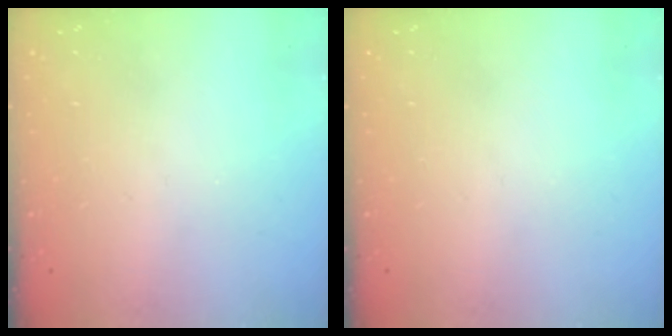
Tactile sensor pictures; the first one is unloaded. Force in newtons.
{"total": 0.0}